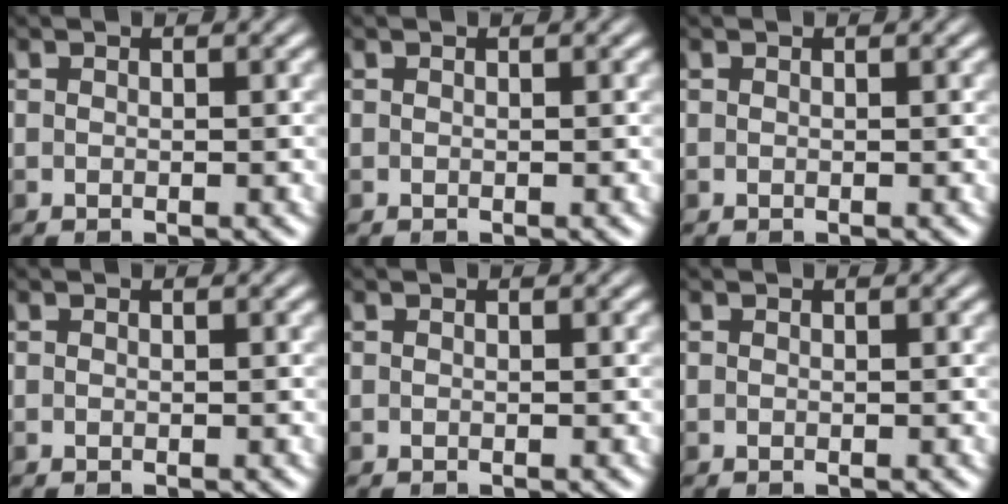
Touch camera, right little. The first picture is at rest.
{"total": 0.0}
{"total": 0.0}
{"total": 0.0}
{"total": 0.0}
{"total": 0.0}